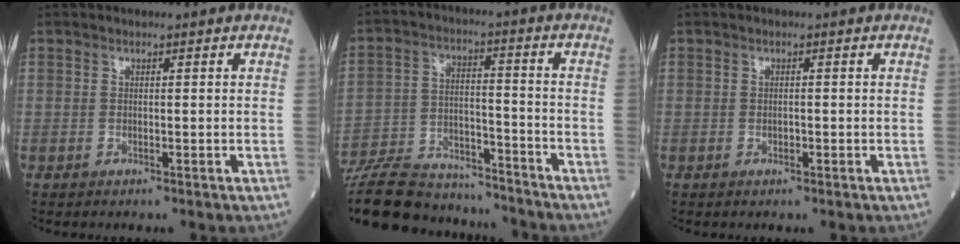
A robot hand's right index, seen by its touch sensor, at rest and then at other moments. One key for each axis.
{"total": 19.8, "fx": -18.3, "fy": 4.5, "fz": 6.0, "tx": -0.140, "ty": -0.003, "tz": -0.289}
{"total": 0.6, "fx": -0.3, "fy": 0.3, "fz": 0.5, "tx": -0.011, "ty": 0.000, "tz": -0.003}